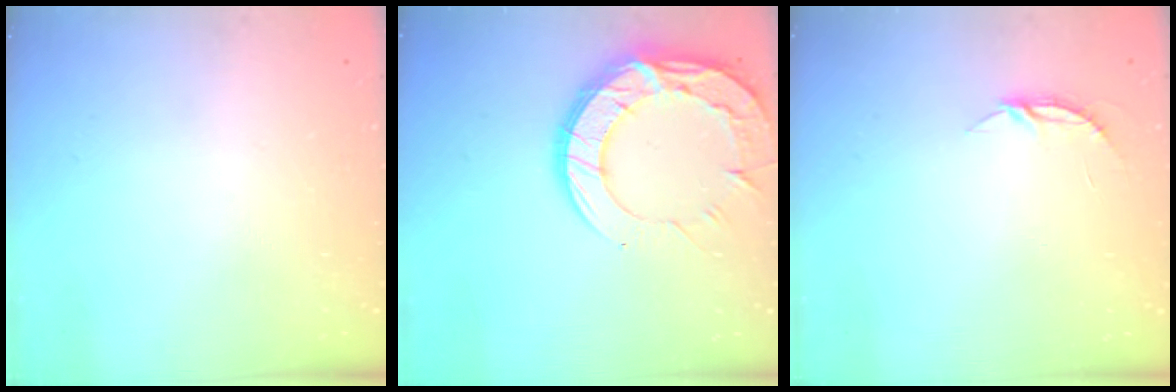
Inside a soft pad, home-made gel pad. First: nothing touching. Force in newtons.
{"total": 19.5, "press": 19.4, "slide": 1.6}
{"total": 3.8, "press": 3.8, "slide": 0.2}